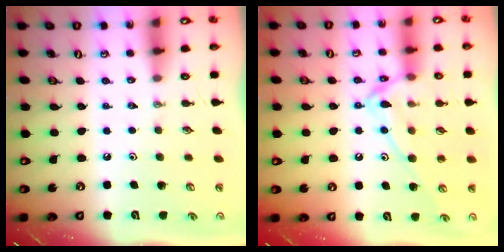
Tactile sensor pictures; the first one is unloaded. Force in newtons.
{"total": 13.1, "press": 13.1, "slide": 0.9}